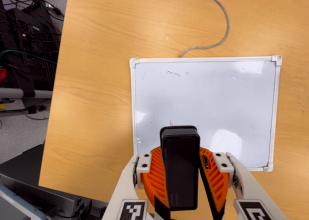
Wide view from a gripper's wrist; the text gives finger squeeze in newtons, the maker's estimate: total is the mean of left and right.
{"total": 9.6, "left": 9.4, "right": 9.9}